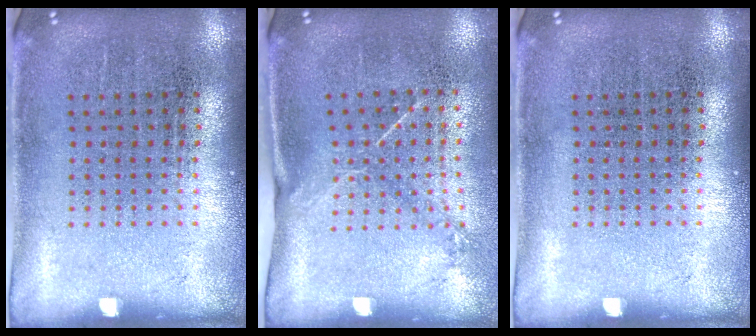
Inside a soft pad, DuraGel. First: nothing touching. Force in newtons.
{"total": 1.5, "press": 1.0, "slide": 1.0}
{"total": 0.0}